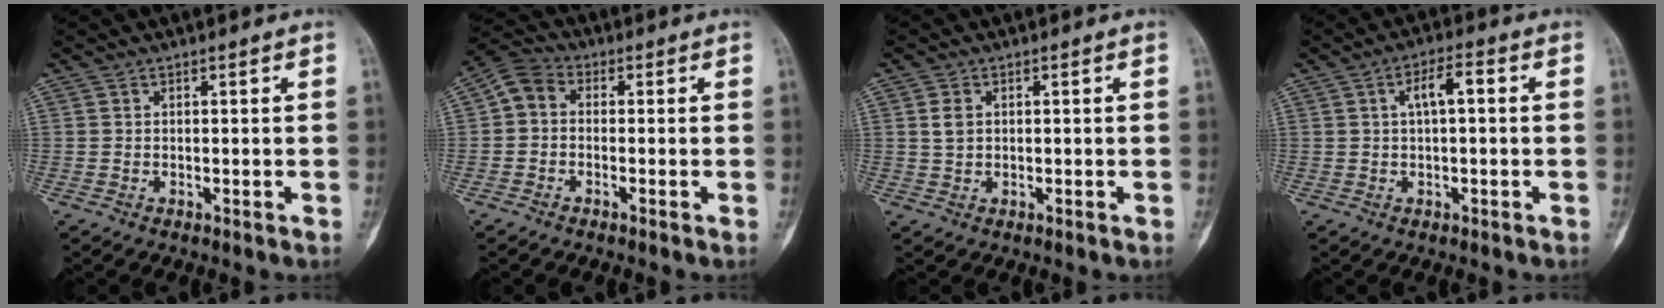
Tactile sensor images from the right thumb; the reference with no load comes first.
{"total": 5.0, "force": [-0.6, 3.9, 3.0], "torque": [-0.046, 0.019, -0.029]}
{"total": 2.2, "force": [0.4, 1.6, 1.4], "torque": [-0.024, 0.000, 0.008]}
{"total": 4.9, "force": [0.8, 1.8, 4.5], "torque": [-0.077, 0.016, 0.009]}